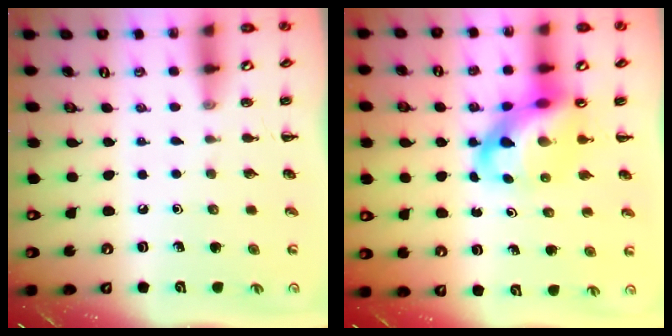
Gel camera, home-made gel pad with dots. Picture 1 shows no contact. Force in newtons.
{"total": 12.2, "press": 11.6, "slide": 3.6}